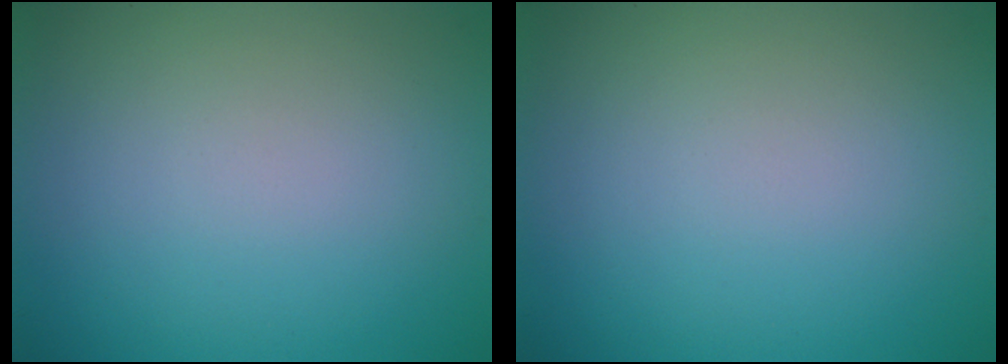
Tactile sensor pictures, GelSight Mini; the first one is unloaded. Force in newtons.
{"total": 0.0}